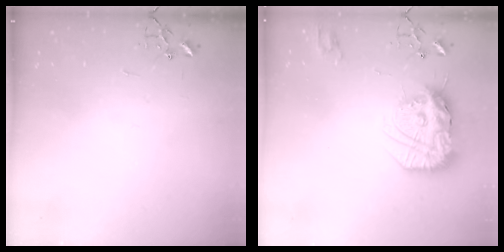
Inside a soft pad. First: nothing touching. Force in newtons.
{"total": 18.3, "press": 18.2, "slide": 1.9}